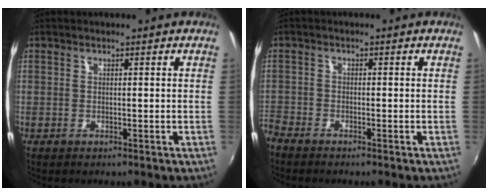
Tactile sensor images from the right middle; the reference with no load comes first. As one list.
[{"total": 3.0, "force": [-2.6, 1.2, 0.7], "torque": [-0.029, -0.010, -0.058]}]